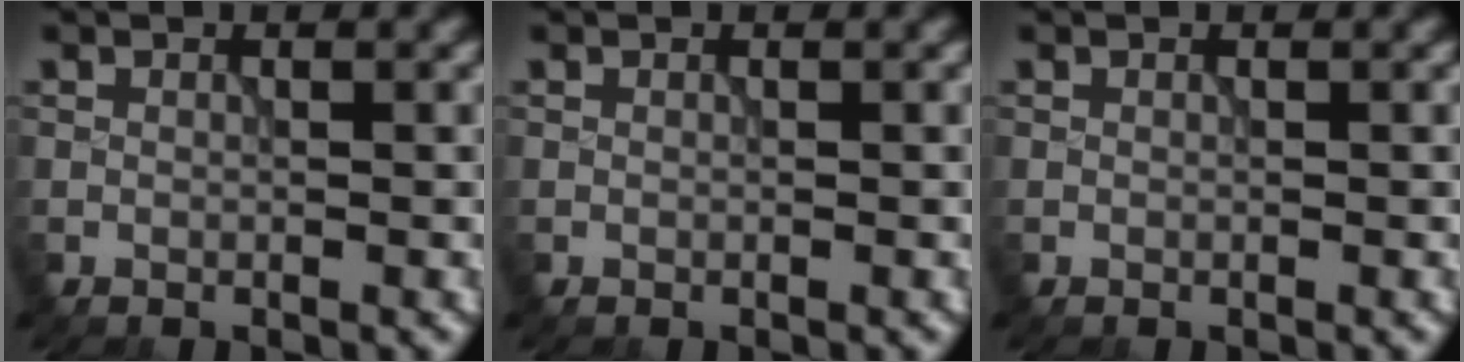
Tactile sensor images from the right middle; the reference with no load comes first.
{"total": 0.0}
{"total": 0.0}